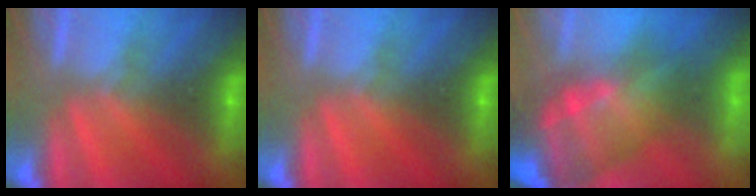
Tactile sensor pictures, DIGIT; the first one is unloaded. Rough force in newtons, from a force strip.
{"total": 0.0}
{"total": 7.0}